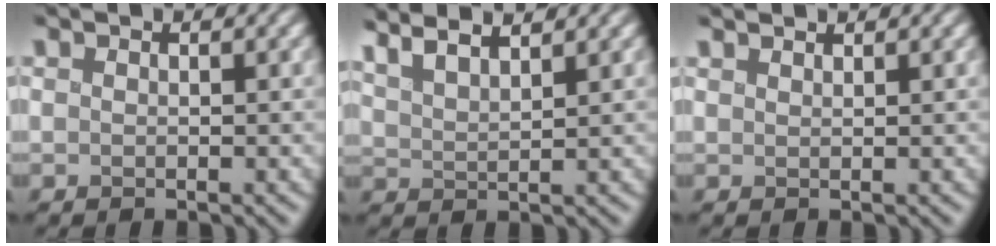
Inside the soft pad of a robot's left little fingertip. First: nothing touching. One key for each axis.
{"total": 5.0, "fx": 3.7, "fy": 1.2, "fz": 3.1, "tx": -0.072, "ty": 0.022, "tz": 0.051}
{"total": 0.9, "fx": 0.9, "fy": 0.1, "fz": 0.2, "tx": -0.001, "ty": 0.006, "tz": 0.009}